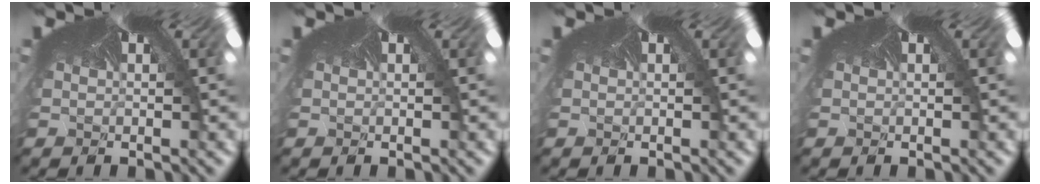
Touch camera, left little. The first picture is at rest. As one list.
[{"total": 0.0}, {"total": 0.0}, {"total": 0.0}]